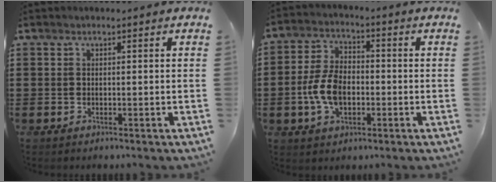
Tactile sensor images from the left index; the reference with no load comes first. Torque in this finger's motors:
{"motor_torque": [1.51, 0.63, 0.45, 0.14]}